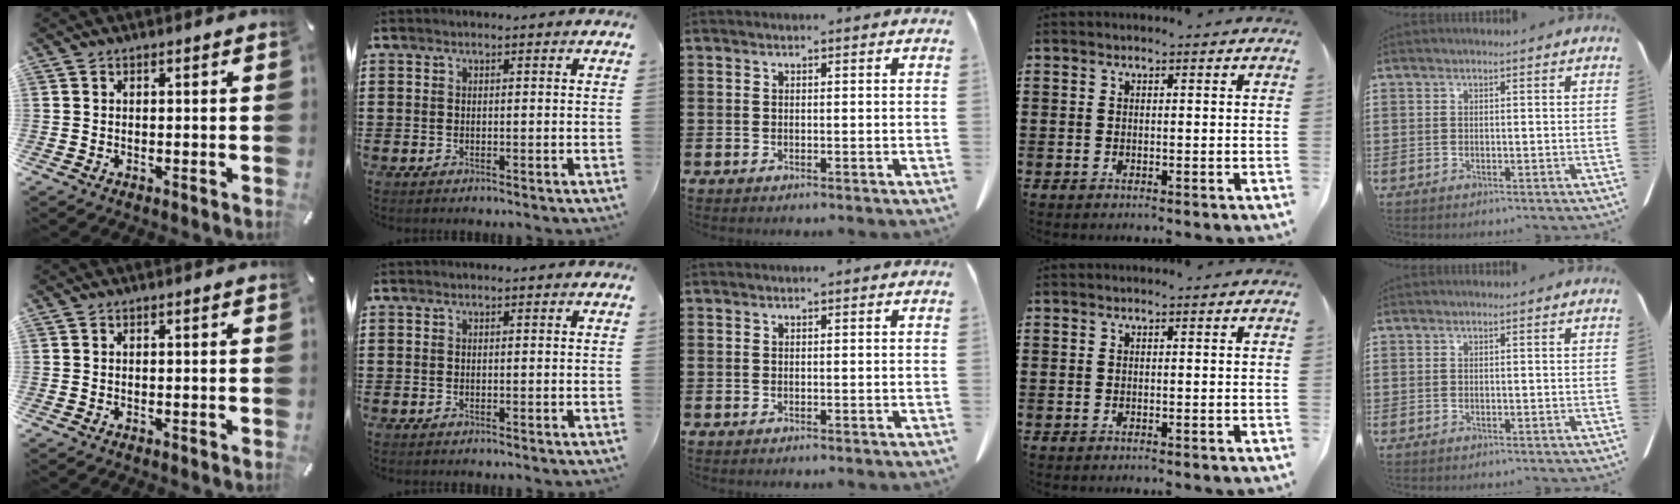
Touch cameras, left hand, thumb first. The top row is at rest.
{}